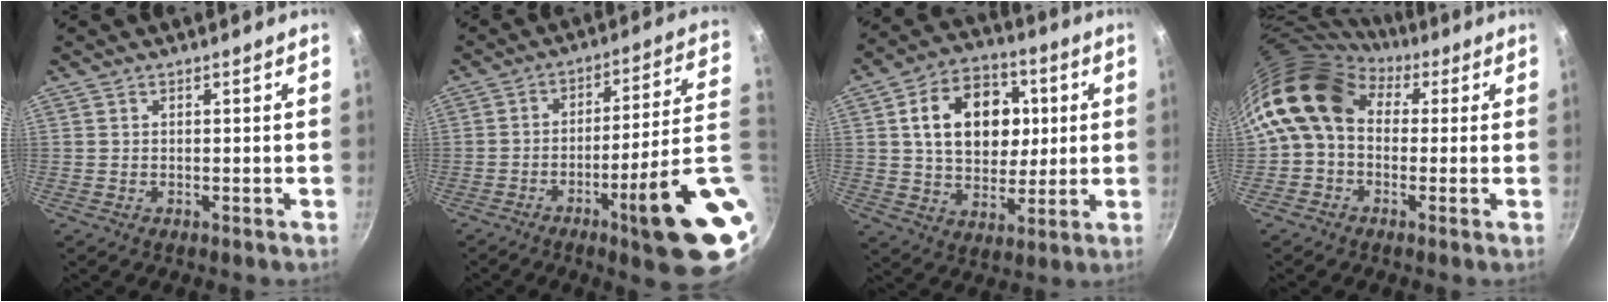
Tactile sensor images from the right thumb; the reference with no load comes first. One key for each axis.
{"total": 19.7, "fx": -5.1, "fy": 2.3, "fz": 18.9, "tx": -0.242, "ty": 0.024, "tz": -0.067}
{"total": 17.4, "fx": 3.4, "fy": 12.8, "fz": 11.4, "tx": -0.138, "ty": 0.010, "tz": 0.052}
{"total": 11.7, "fx": 2.4, "fy": 8.9, "fz": 7.2, "tx": -0.111, "ty": 0.016, "tz": 0.018}